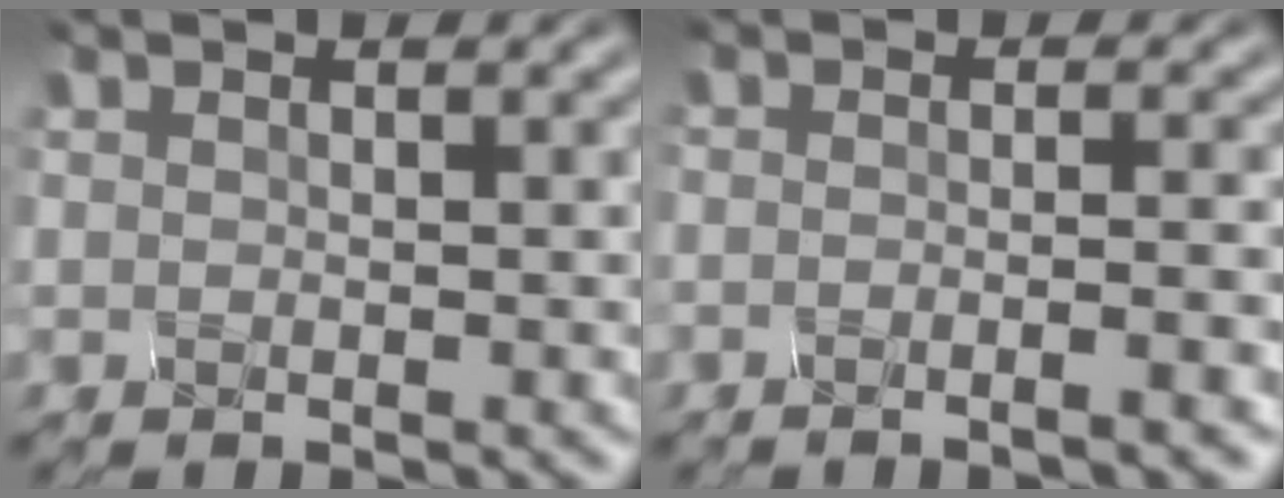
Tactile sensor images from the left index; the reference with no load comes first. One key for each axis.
{"total": 3.2, "fx": -1.2, "fy": 1.5, "fz": 2.6, "tx": -0.006, "ty": 0.015, "tz": -0.043}